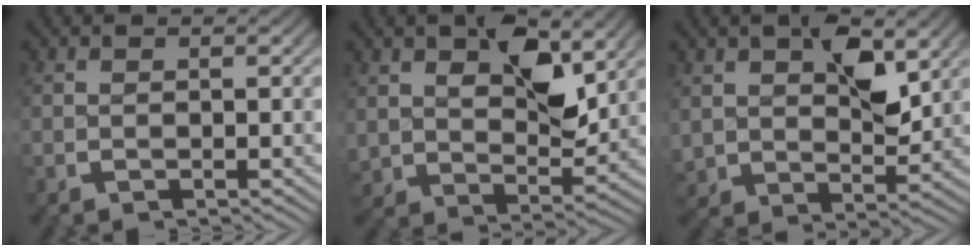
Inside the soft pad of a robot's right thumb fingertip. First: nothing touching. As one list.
[{"total": 5.8, "force": [2.4, 3.1, 4.3], "torque": [-0.076, -0.015, 0.052]}, {"total": 4.7, "force": [2.0, 2.7, 3.3], "torque": [-0.060, -0.011, 0.046]}]